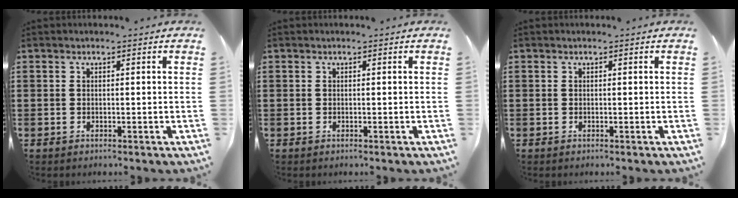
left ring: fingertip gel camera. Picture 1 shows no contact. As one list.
[{"total": 0.0}, {"total": 0.0}]